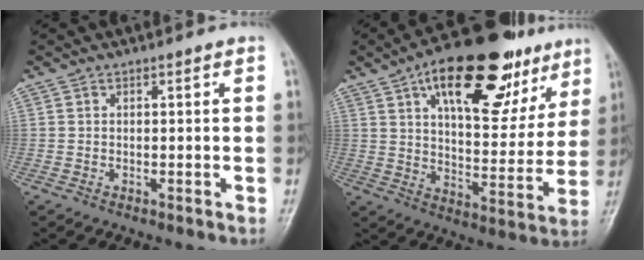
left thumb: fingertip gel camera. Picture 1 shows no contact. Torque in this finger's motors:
{"motor_torque": [0.23, 0.59, 1.81, -0.96, 0.42]}